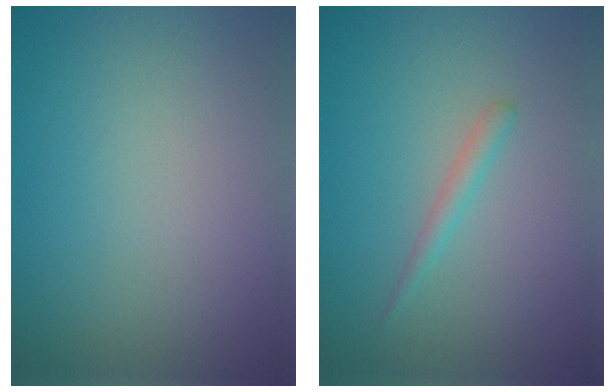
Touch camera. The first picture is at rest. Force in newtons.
{"total": 1.2, "press": 1.1, "slide": 0.1}